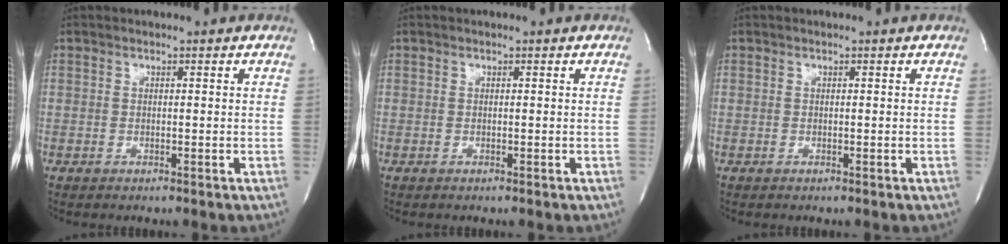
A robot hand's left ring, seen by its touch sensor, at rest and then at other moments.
{"total": 0.0}
{"total": 0.0}